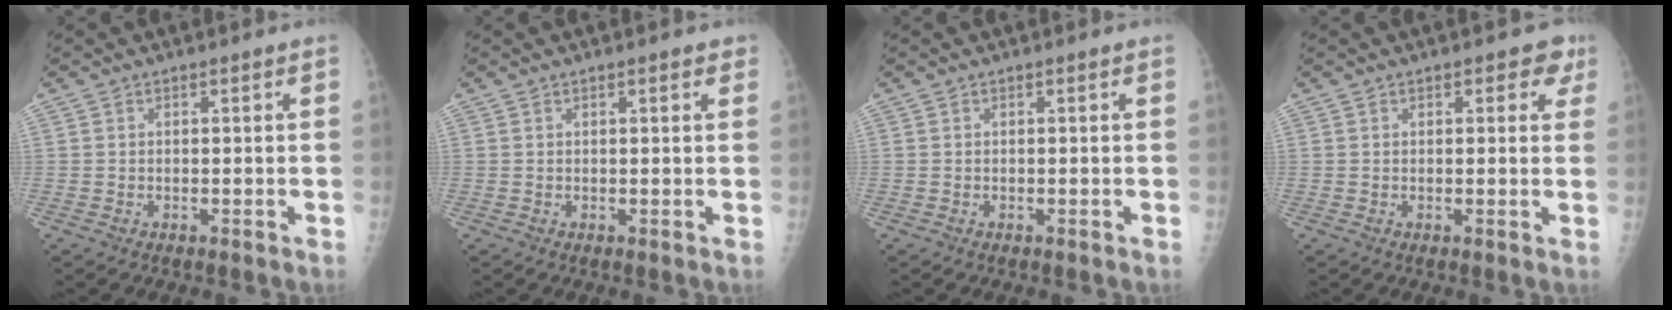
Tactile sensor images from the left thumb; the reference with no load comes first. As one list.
[{"total": 1.6, "force": [1.0, 0.5, 1.2], "torque": [-0.013, -0.001, 0.011]}, {"total": 0.0}, {"total": 3.7, "force": [2.0, 2.1, 2.4], "torque": [0.006, -0.002, 0.014]}]